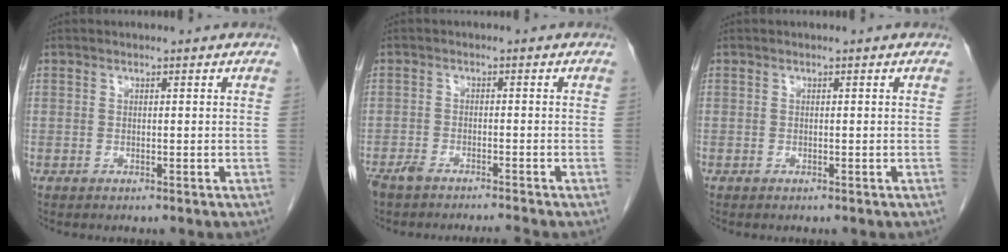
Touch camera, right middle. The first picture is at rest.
{"total": 4.4, "force": [-4.0, 0.1, 1.9], "torque": [-0.033, -0.011, -0.070]}
{"total": 0.0}